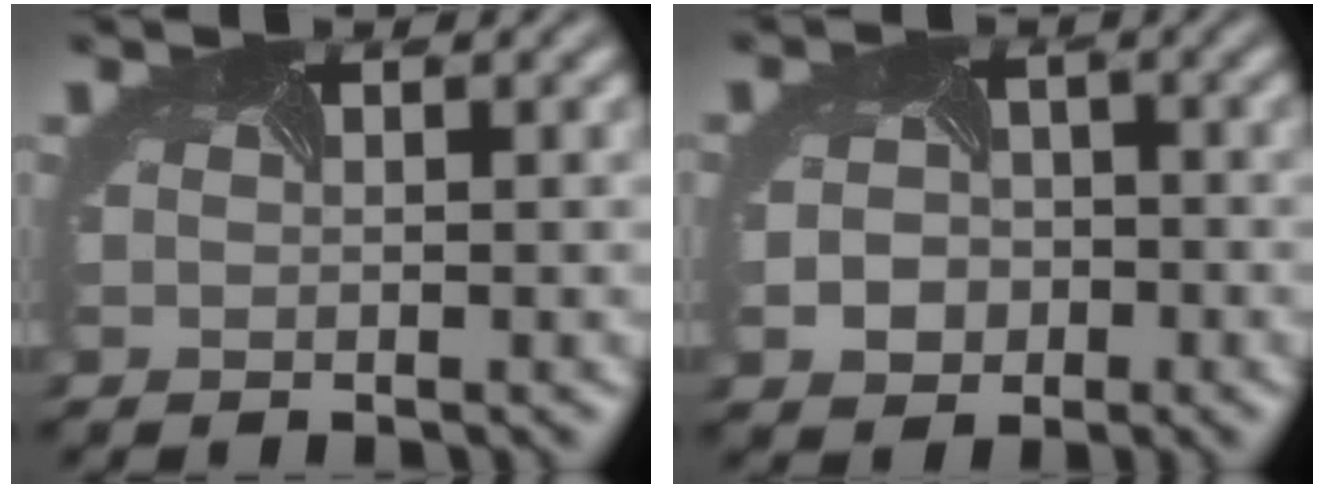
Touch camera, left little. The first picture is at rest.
{"total": 3.0, "force": [-0.9, 2.7, 1.0], "torque": [-0.013, -0.003, -0.016]}